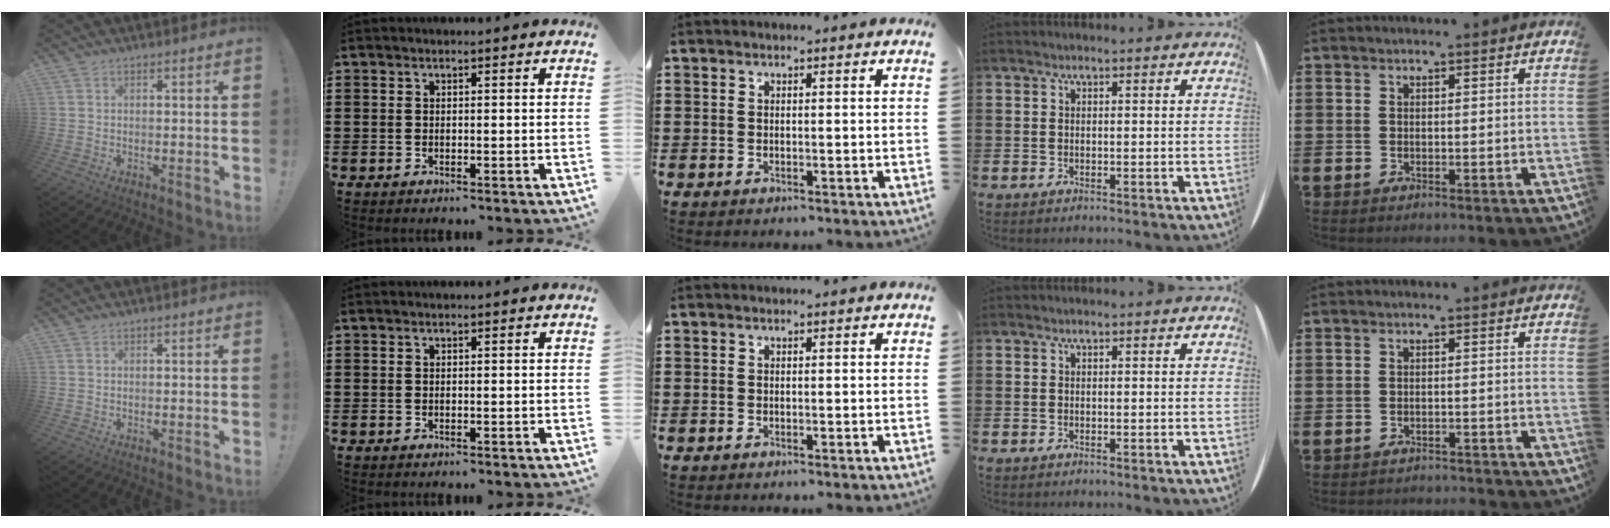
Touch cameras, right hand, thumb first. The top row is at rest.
{"little": {"total": 1.1, "force": [-1.1, 0.0, 0.0], "torque": [-0.003, 0.002, -0.023]}}